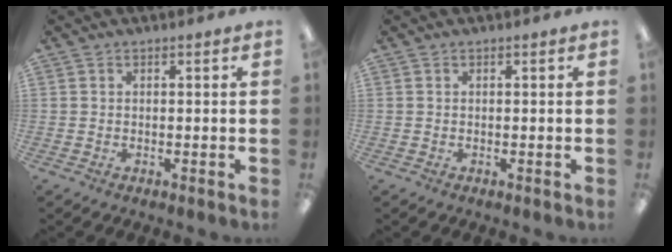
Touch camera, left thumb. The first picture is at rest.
{"total": 0.0}